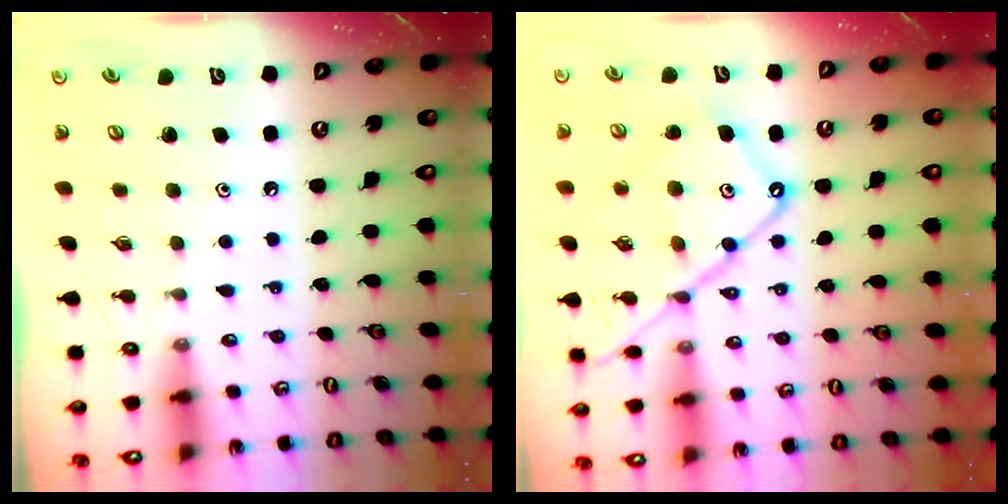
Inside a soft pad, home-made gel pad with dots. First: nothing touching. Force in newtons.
{"total": 15.8, "press": 15.7, "slide": 1.6}